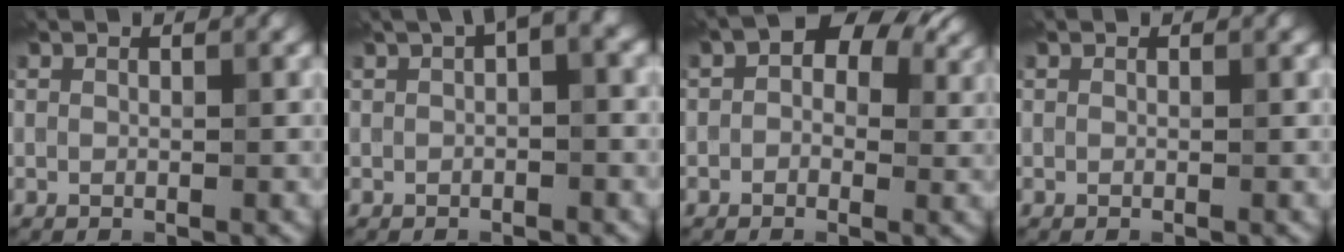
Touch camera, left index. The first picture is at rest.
{"total": 2.8, "force": [0.9, 0.9, 2.5], "torque": [-0.029, 0.016, 0.011]}
{"total": 5.4, "force": [1.3, 3.7, 3.8], "torque": [-0.032, 0.015, -0.004]}
{"total": 0.0}